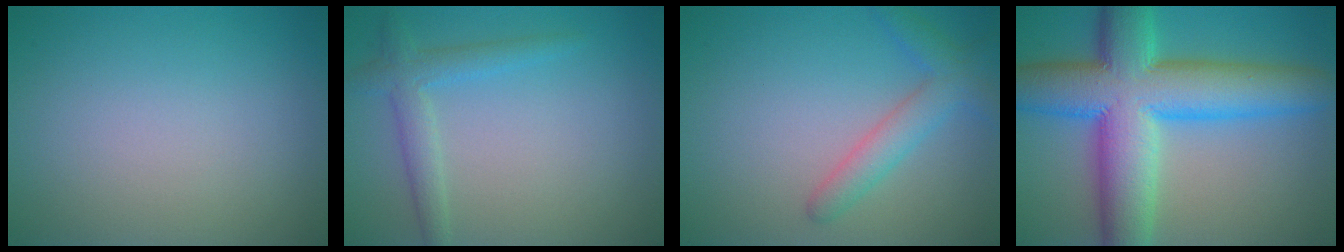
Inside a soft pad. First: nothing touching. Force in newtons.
{"total": 2.6, "press": 2.6, "slide": 0.1}
{"total": 3.0, "press": 3.0, "slide": 0.2}
{"total": 13.0, "press": 13.0, "slide": 0.3}